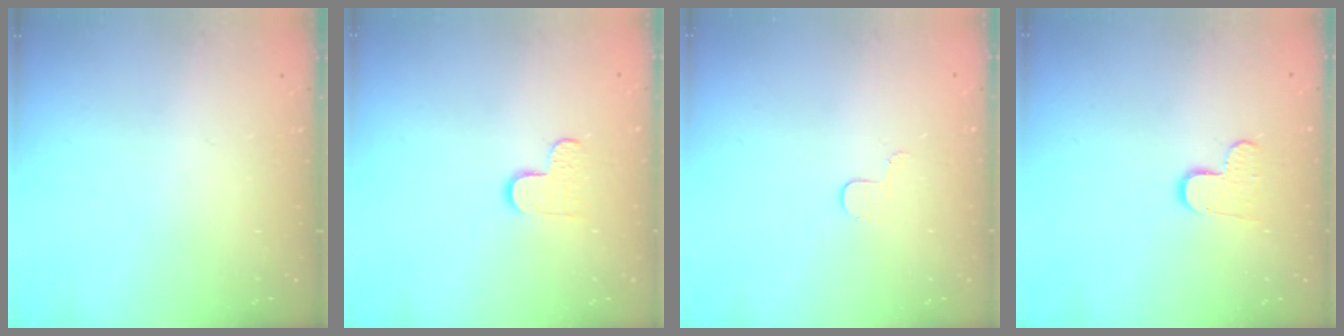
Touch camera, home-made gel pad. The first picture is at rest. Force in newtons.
{"total": 5.3, "press": 5.3, "slide": 0.3}
{"total": 3.4, "press": 3.4, "slide": 0.4}
{"total": 8.3, "press": 8.3, "slide": 0.6}